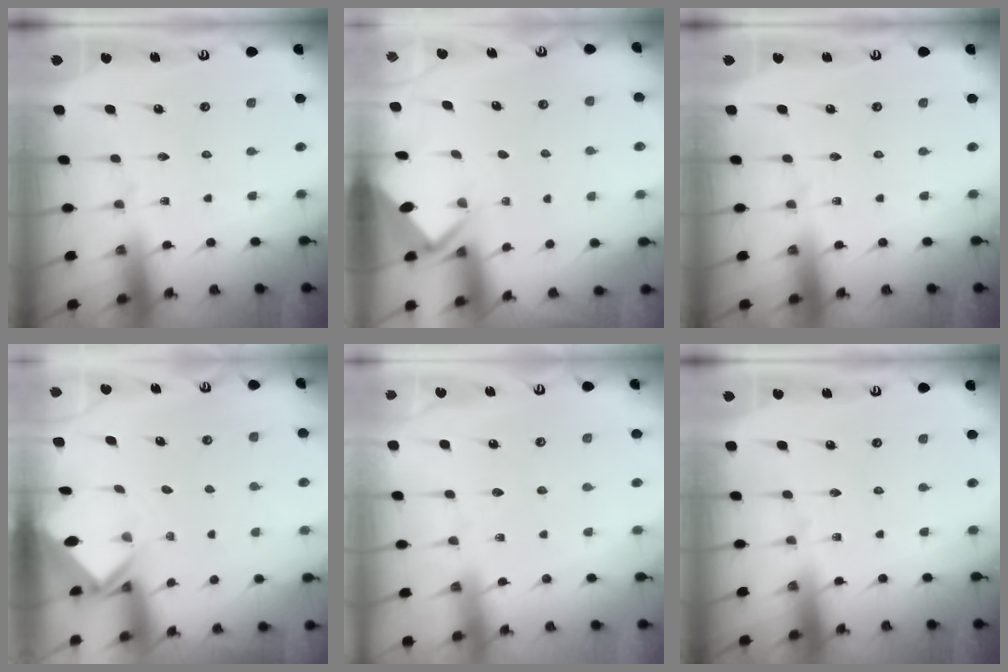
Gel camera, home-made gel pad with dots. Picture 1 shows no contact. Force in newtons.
{"total": 2.8, "press": 2.8, "slide": 0.2}
{"total": 0.0}
{"total": 2.4, "press": 2.4, "slide": 0.1}
{"total": 3.3, "press": 3.3, "slide": 0.6}
{"total": 0.0}